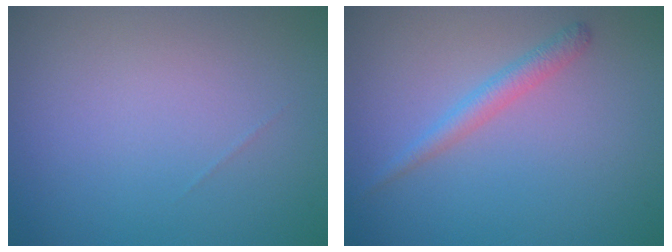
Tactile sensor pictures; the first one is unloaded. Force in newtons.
{"total": 1.7, "press": 1.7, "slide": 0.1}